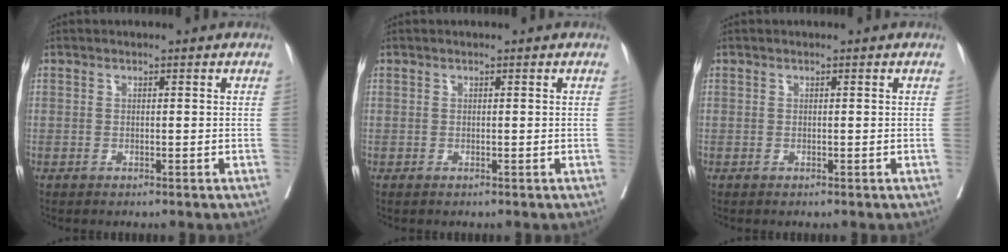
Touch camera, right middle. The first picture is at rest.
{"total": 0.0}
{"total": 0.0}